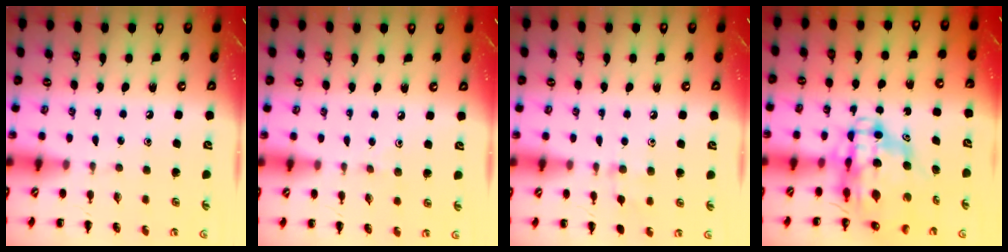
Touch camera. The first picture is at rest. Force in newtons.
{"total": 2.2, "press": 2.1, "slide": 0.9}
{"total": 7.0, "press": 6.7, "slide": 2.1}
{"total": 10.8, "press": 10.3, "slide": 3.0}